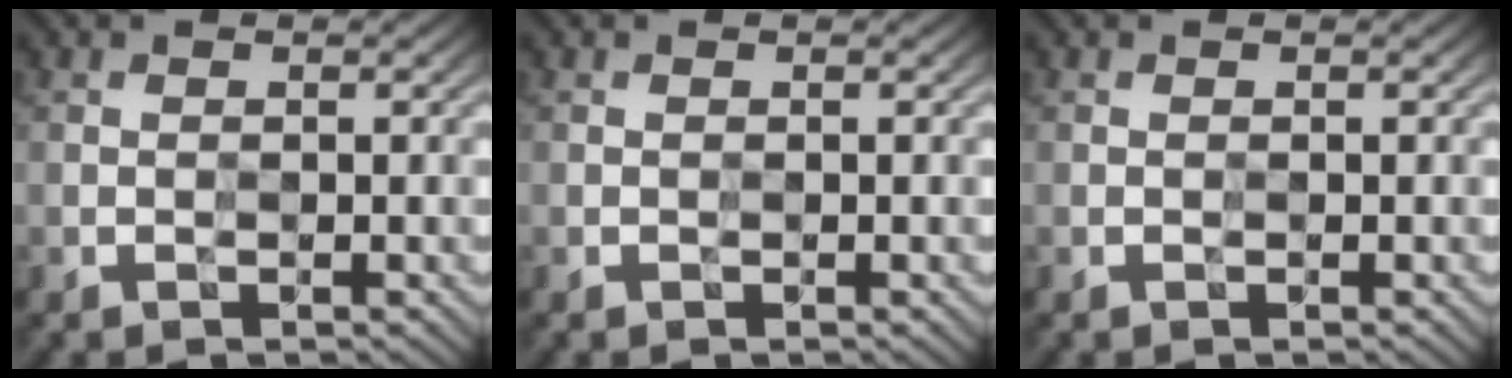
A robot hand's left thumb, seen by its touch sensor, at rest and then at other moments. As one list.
[{"total": 0.0}, {"total": 0.0}]